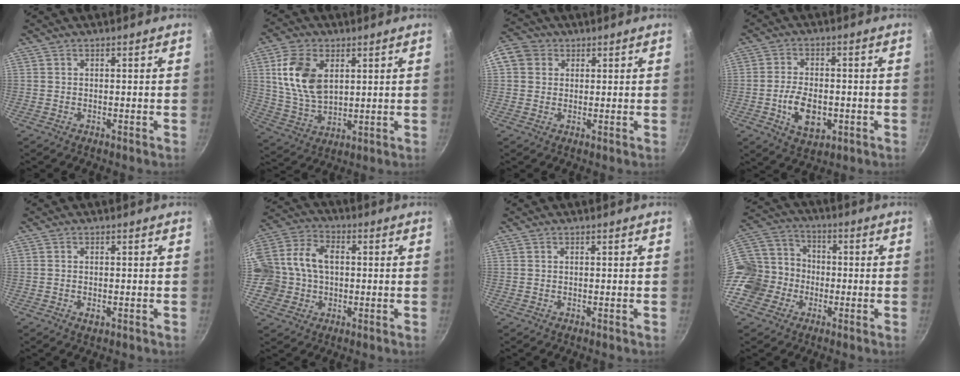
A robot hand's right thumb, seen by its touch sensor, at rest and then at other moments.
{"total": 12.7, "force": [3.6, 7.9, 9.2], "torque": [-0.165, -0.020, 0.078]}
{"total": 8.3, "force": [2.4, 7.1, 3.7], "torque": [-0.064, 0.014, 0.032]}
{"total": 9.0, "force": [-2.2, 5.4, 6.8], "torque": [-0.107, 0.008, -0.034]}
{"total": 1.6, "force": [-0.5, 0.9, 1.2], "torque": [-0.021, -0.001, -0.008]}
{"total": 12.5, "force": [0.2, 10.1, 7.4], "torque": [-0.128, 0.023, -0.007]}
{"total": 0.0}
{"total": 14.6, "force": [-4.6, 12.6, 5.8], "torque": [-0.092, 0.046, -0.093]}